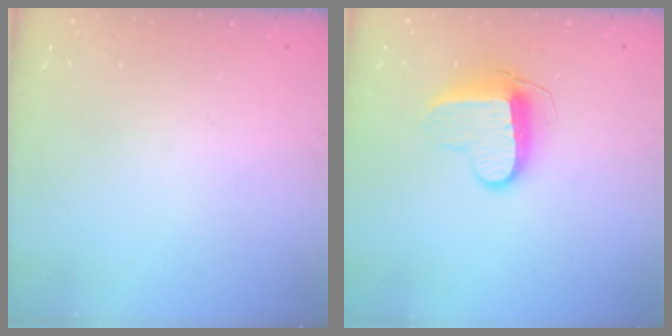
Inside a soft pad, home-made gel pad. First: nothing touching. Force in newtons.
{"total": 10.3, "press": 10.3, "slide": 0.4}